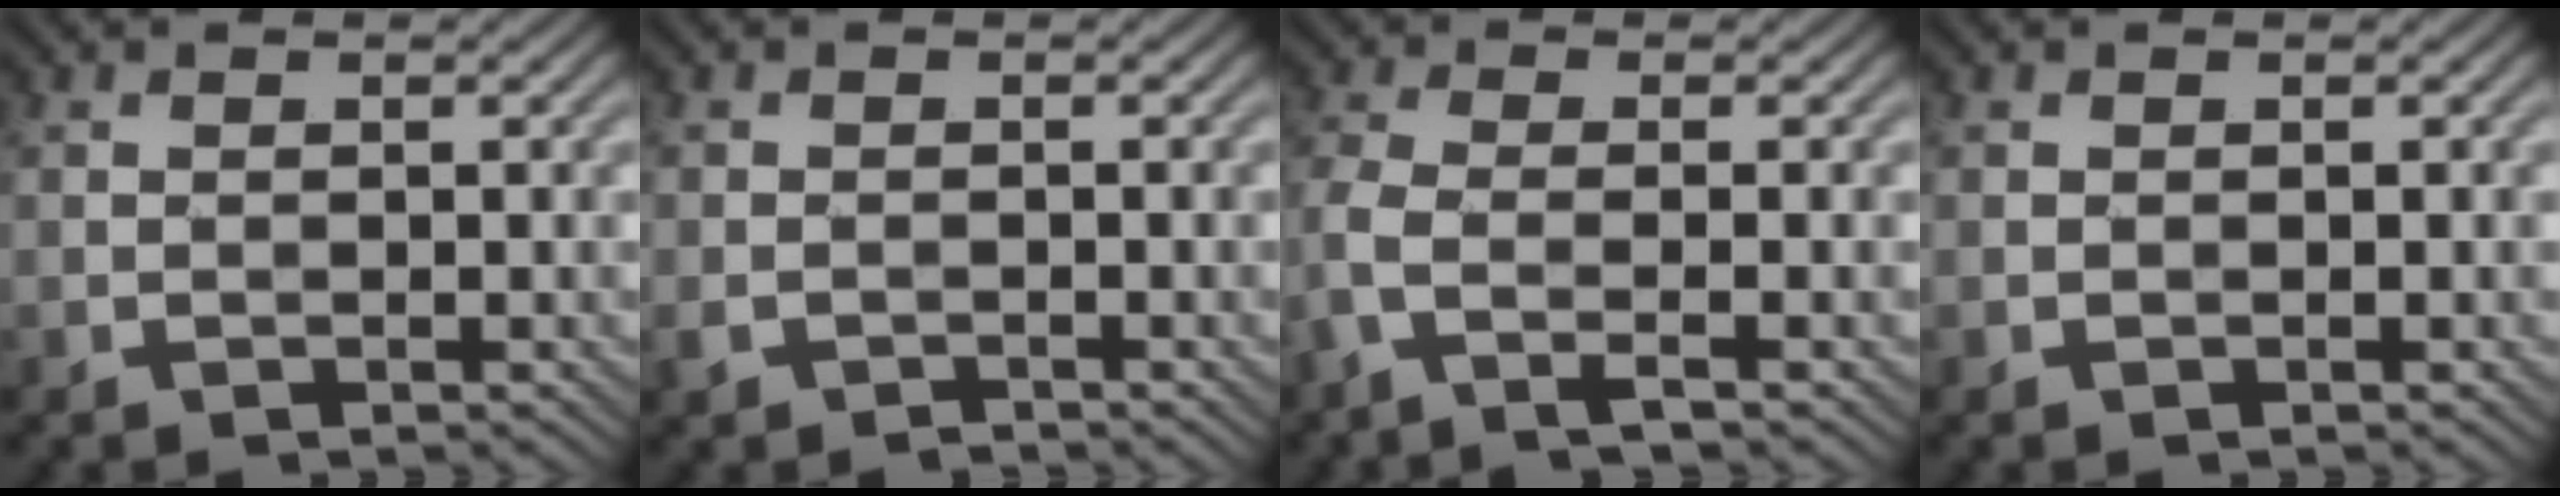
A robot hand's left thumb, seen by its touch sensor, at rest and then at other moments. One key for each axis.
{"total": 1.6, "fx": -1.2, "fy": 0.8, "fz": 0.7, "tx": -0.017, "ty": -0.003, "tz": -0.026}
{"total": 4.3, "fx": -2.1, "fy": 0.9, "fz": 3.6, "tx": -0.092, "ty": -0.003, "tz": -0.060}
{"total": 0.0}